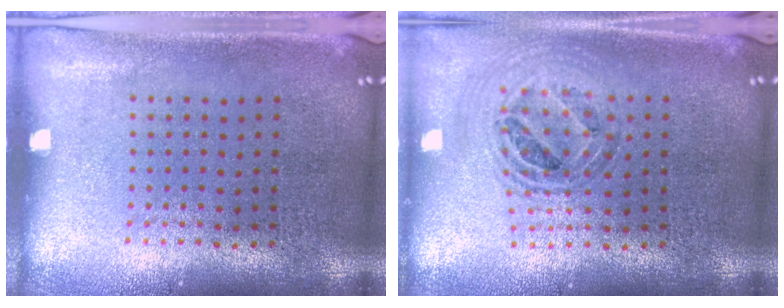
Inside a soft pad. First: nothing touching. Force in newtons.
{"total": 1.0, "press": 1.0, "slide": 0.1}